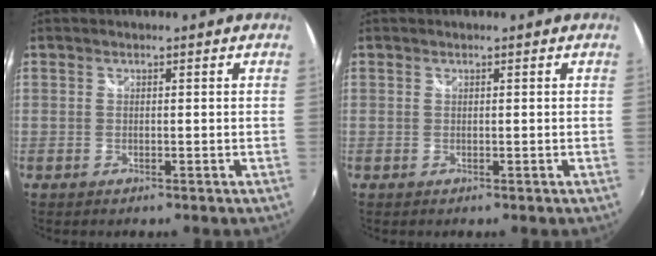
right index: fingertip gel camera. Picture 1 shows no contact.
{"total": 0.0}